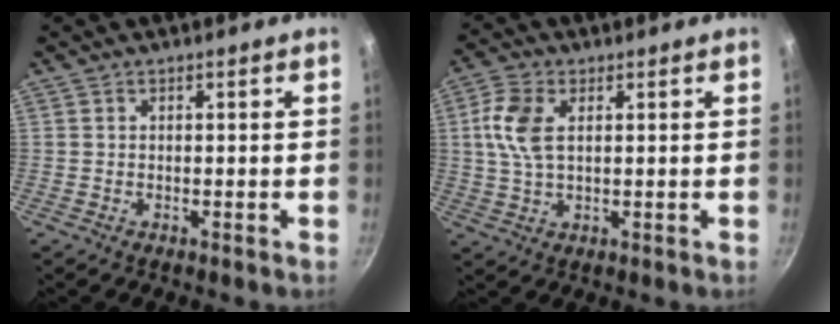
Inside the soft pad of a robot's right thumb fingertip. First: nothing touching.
{"total": 7.7, "force": [1.8, 4.3, 6.1], "torque": [-0.126, 0.008, 0.031]}